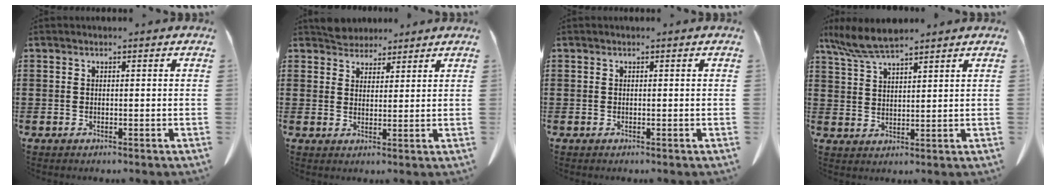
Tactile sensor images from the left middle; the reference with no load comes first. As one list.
[{"total": 3.6, "force": [3.5, 1.1, 0.0], "torque": [-0.013, -0.005, 0.068]}, {"total": 0.0}, {"total": 6.2, "force": [5.2, 1.1, 3.3], "torque": [-0.077, -0.010, 0.097]}]